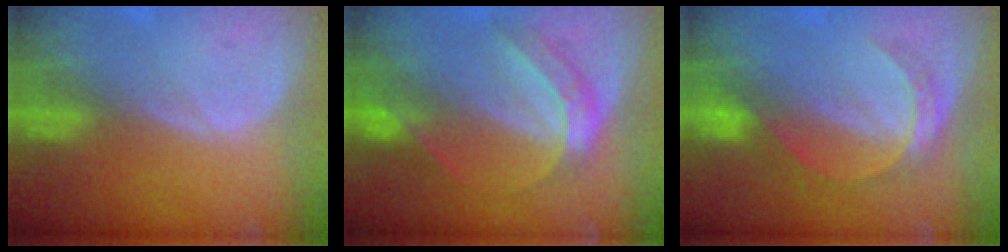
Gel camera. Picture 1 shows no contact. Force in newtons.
{"total": 6.2, "press": 5.3, "slide": 3.3}
{"total": 5.3, "press": 5.0, "slide": 1.7}